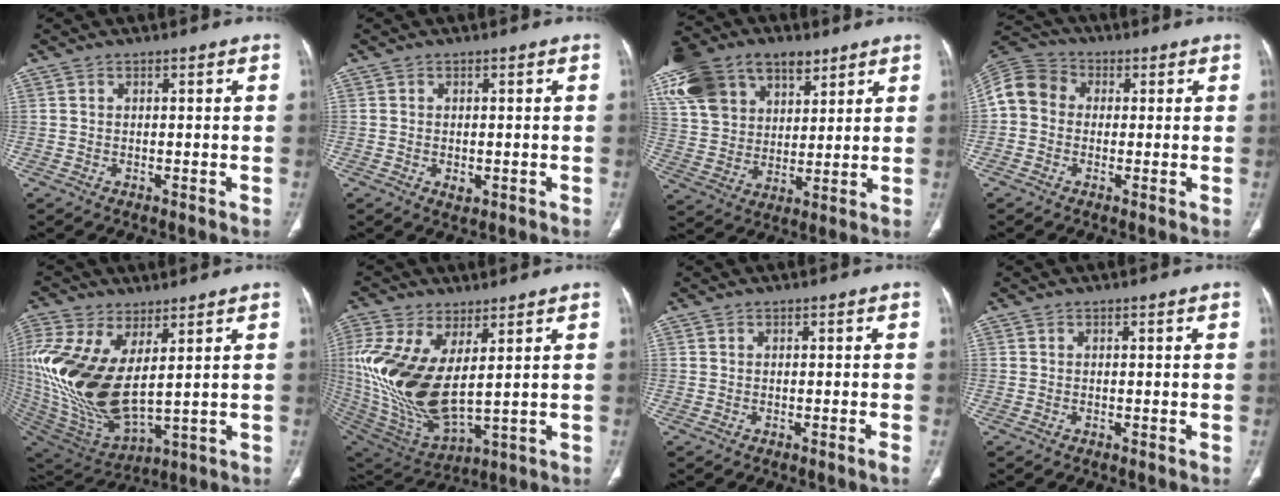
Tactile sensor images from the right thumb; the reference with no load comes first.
{"total": 1.9, "force": [-0.5, 1.2, 1.4], "torque": [-0.018, -0.002, -0.004]}
{"total": 22.1, "force": [11.7, 14.6, 11.9], "torque": [-0.233, 0.016, 0.214]}
{"total": 9.3, "force": [0.2, 8.0, 4.7], "torque": [-0.086, 0.031, -0.009]}
{"total": 22.7, "force": [4.5, 11.4, 19.1], "torque": [-0.426, -0.036, 0.102]}
{"total": 19.9, "force": [3.6, 9.5, 17.1], "torque": [-0.369, -0.029, 0.088]}
{"total": 0.7, "force": [-0.4, -0.2, 0.5], "torque": [-0.010, -0.001, -0.006]}
{"total": 0.0}